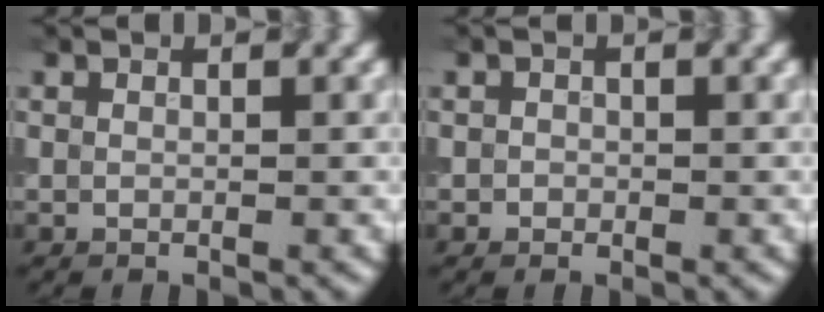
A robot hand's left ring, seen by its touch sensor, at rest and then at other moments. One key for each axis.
{"total": 0.6, "fx": -0.2, "fy": 0.6, "fz": 0.1, "tx": 0.004, "ty": -0.004, "tz": -0.004}